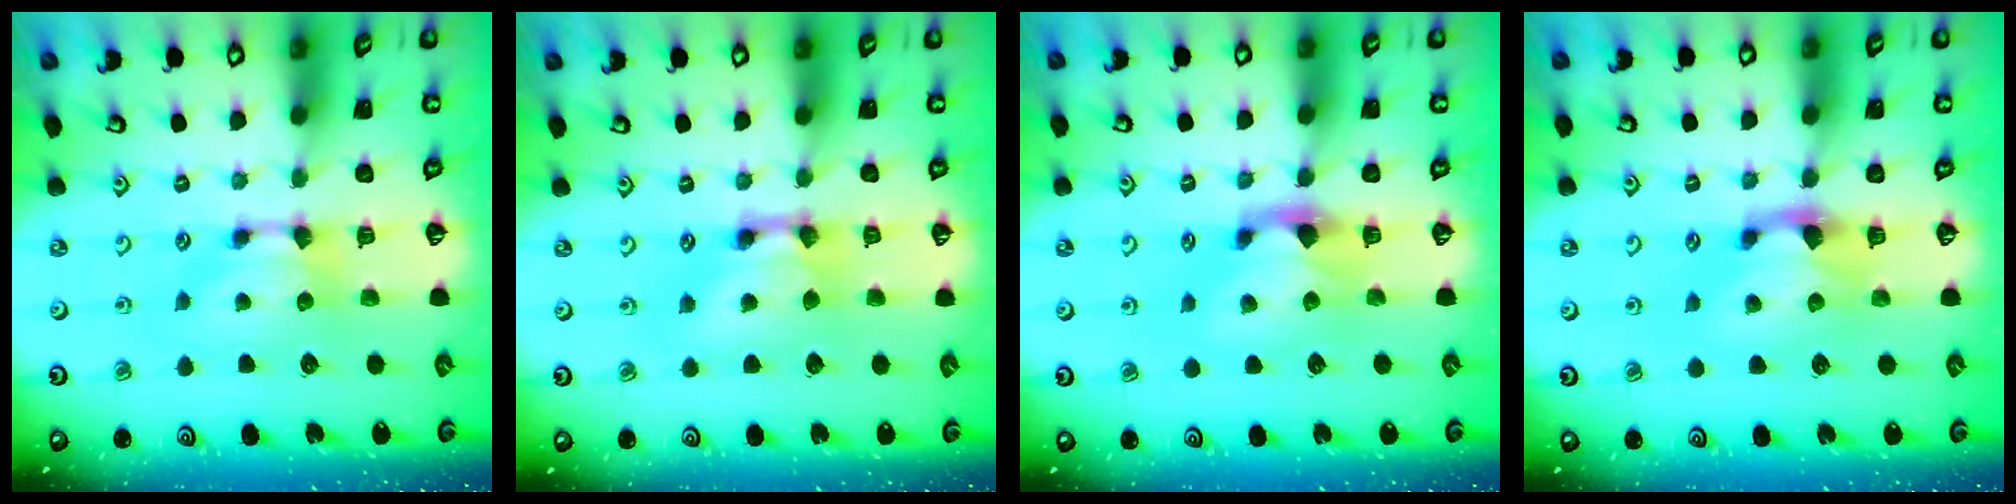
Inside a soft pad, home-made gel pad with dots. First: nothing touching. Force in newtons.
{"total": 2.7, "press": 2.7, "slide": 0.2}
{"total": 1.8, "press": 1.2, "slide": 1.4}
{"total": 1.4, "press": 0.9, "slide": 1.0}